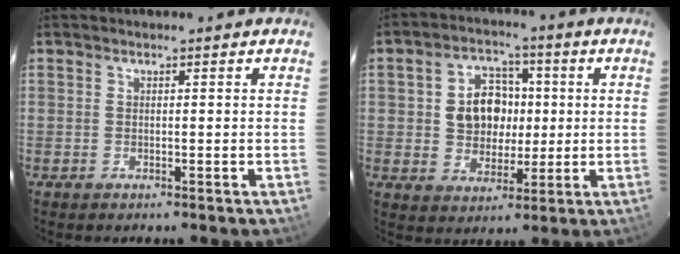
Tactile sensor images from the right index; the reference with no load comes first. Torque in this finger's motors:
{"motor_torque": [0.30, -0.01, 0.53, 0.05]}